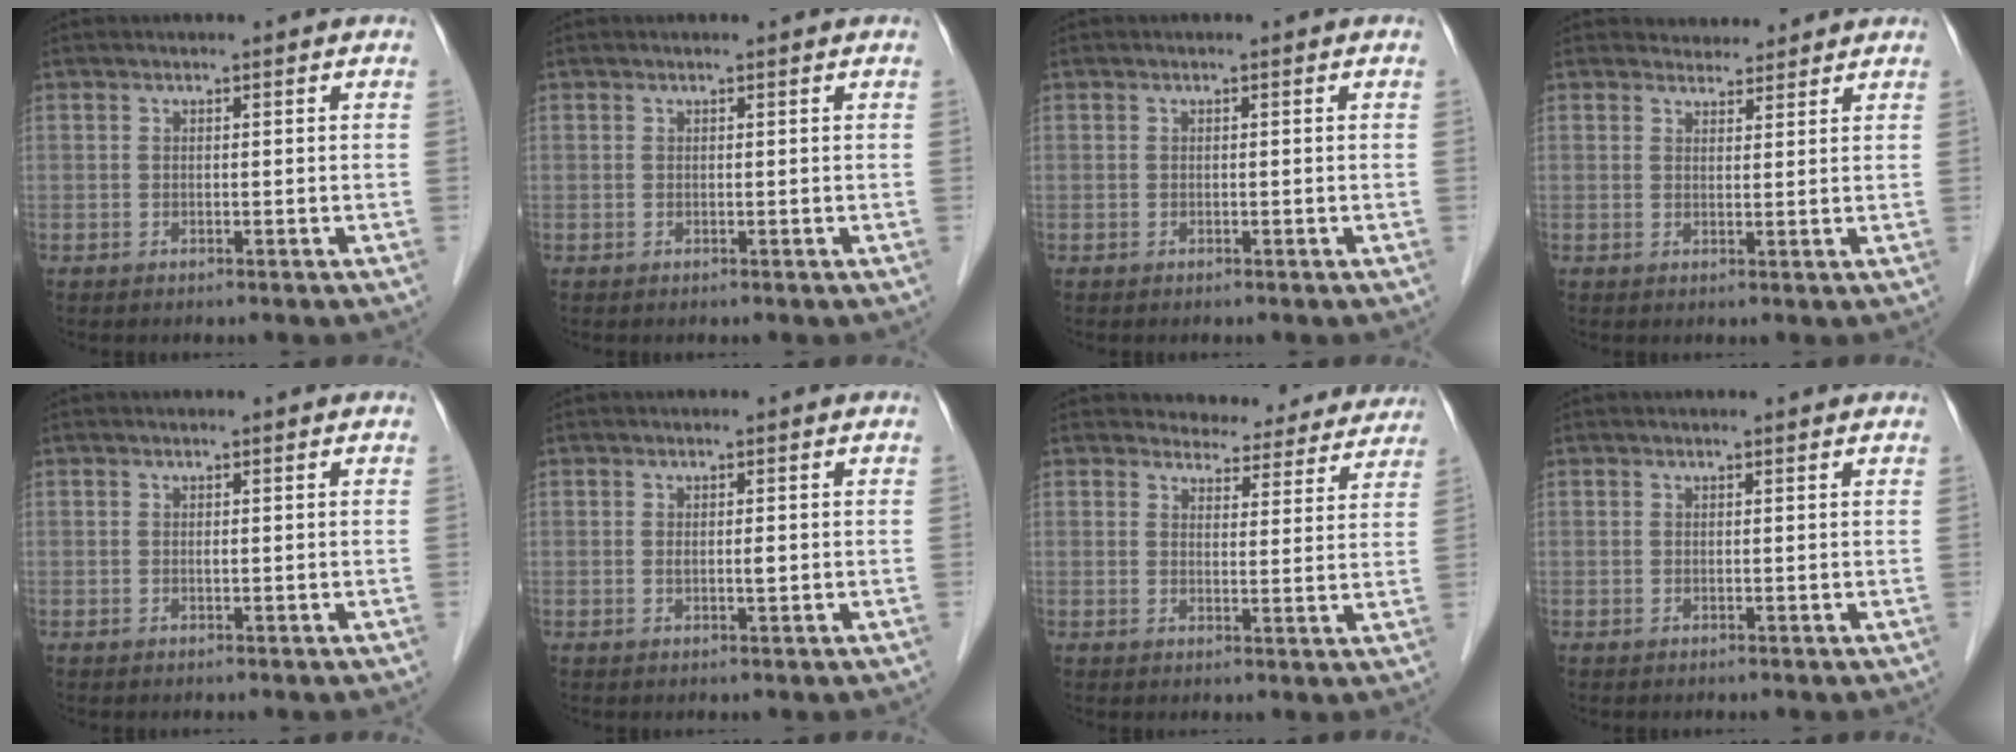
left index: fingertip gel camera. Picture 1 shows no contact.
{"total": 0.6, "force": [0.5, 0.0, 0.1], "torque": [-0.004, 0.003, 0.006]}
{"total": 0.0}
{"total": 3.6, "force": [3.4, 1.1, 0.0], "torque": [0.000, 0.009, 0.047]}
{"total": 0.0}
{"total": 1.0, "force": [0.1, 0.2, 1.0], "torque": [-0.019, -0.002, 0.002]}
{"total": 12.9, "force": [12.2, 3.9, 1.6], "torque": [0.015, -0.016, 0.124]}
{"total": 1.3, "force": [1.3, 0.1, 0.1], "torque": [-0.013, 0.004, 0.013]}